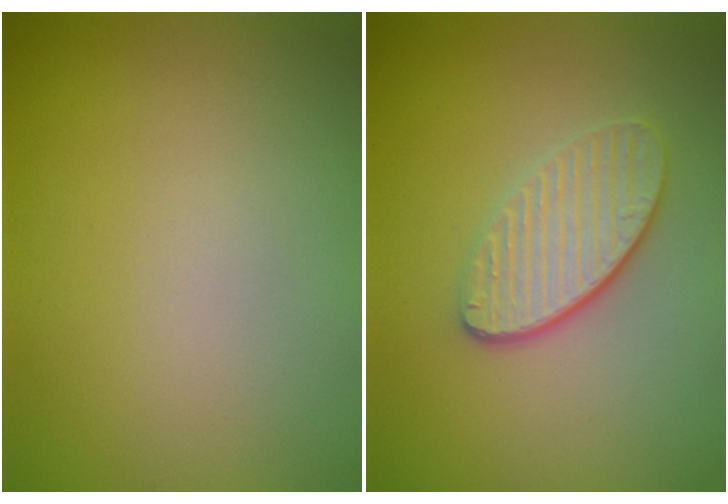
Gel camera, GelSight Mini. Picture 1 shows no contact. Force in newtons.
{"total": 3.6, "press": 2.9, "slide": 2.1}